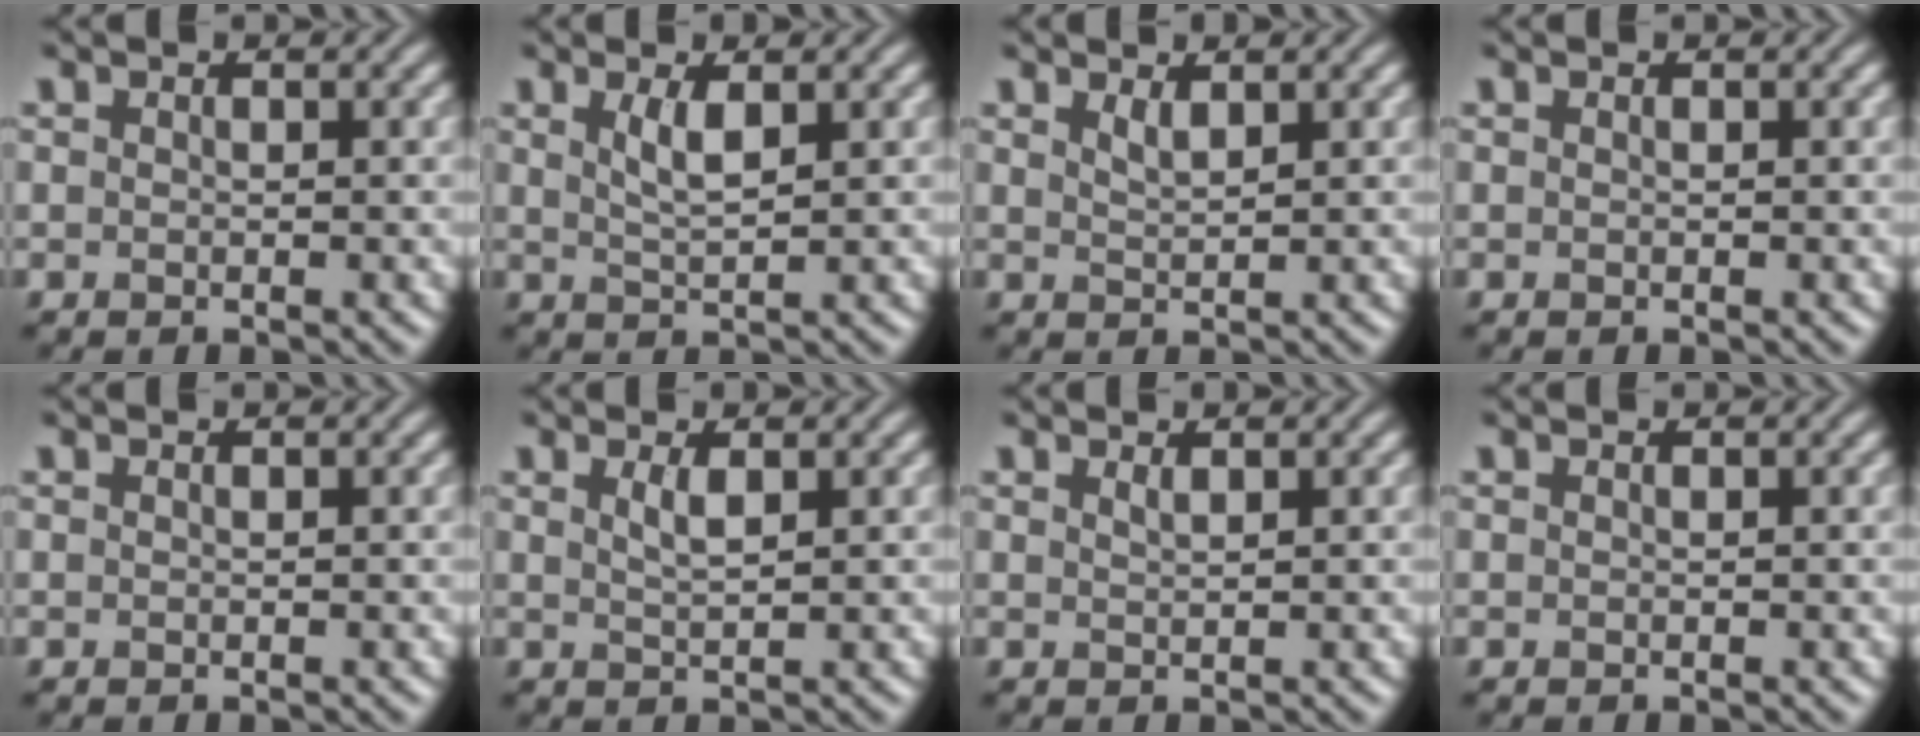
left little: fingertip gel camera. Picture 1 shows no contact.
{"total": 2.2, "force": [0.9, 0.6, 1.9], "torque": [-0.039, -0.002, 0.020]}
{"total": 1.2, "force": [0.9, 0.3, 0.8], "torque": [-0.017, -0.001, 0.019]}
{"total": 0.0}
{"total": 0.0}
{"total": 1.5, "force": [0.7, 0.4, 1.3], "torque": [-0.027, 0.000, 0.015]}
{"total": 0.7, "force": [0.6, 0.1, 0.4], "torque": [-0.006, 0.000, 0.011]}
{"total": 0.0}